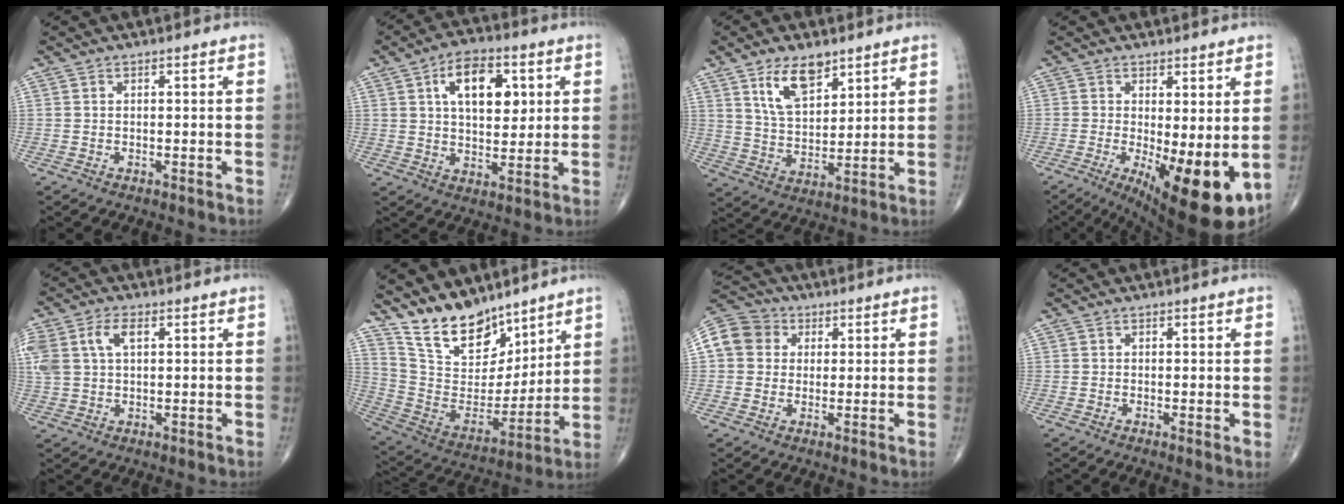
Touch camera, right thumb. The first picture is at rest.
{"total": 12.3, "force": [3.8, 6.9, 9.4], "torque": [-0.118, -0.006, 0.060]}
{"total": 10.3, "force": [6.0, 5.2, 6.6], "torque": [-0.099, -0.036, 0.119]}
{"total": 14.1, "force": [-2.7, 4.6, 13.0], "torque": [-0.185, -0.029, -0.023]}
{"total": 10.4, "force": [3.2, 6.3, 7.6], "torque": [-0.194, 0.013, 0.065]}
{"total": 16.1, "force": [12.5, 7.7, 6.6], "torque": [-0.077, -0.070, 0.243]}
{"total": 9.2, "force": [1.8, 8.1, 3.9], "torque": [-0.059, 0.016, 0.019]}
{"total": 1.2, "force": [-0.1, 0.2, 1.2], "torque": [-0.026, -0.006, -0.006]}